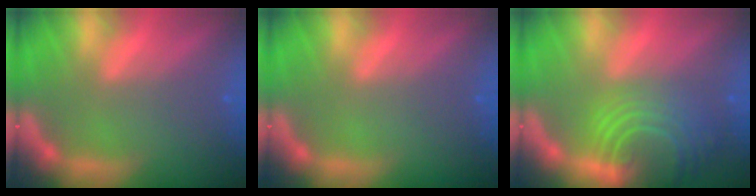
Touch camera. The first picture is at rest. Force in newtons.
{"total": 0.0}
{"total": 9.5}